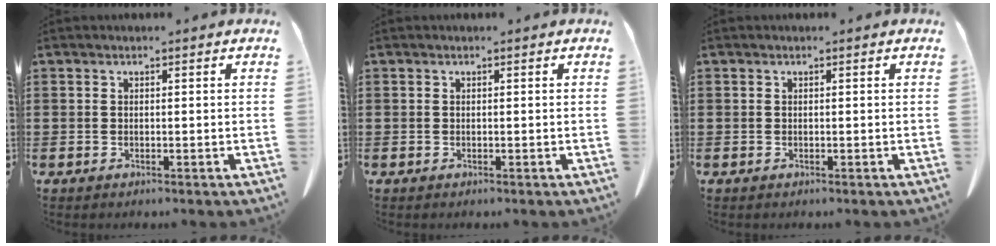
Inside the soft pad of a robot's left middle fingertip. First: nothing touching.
{"total": 0.0}
{"total": 0.0}